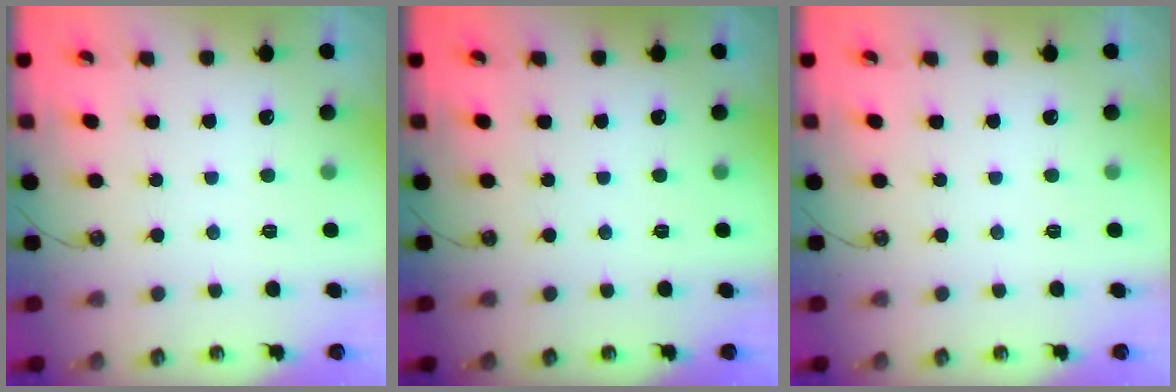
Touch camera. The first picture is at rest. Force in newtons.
{"total": 0.0}
{"total": 0.0}